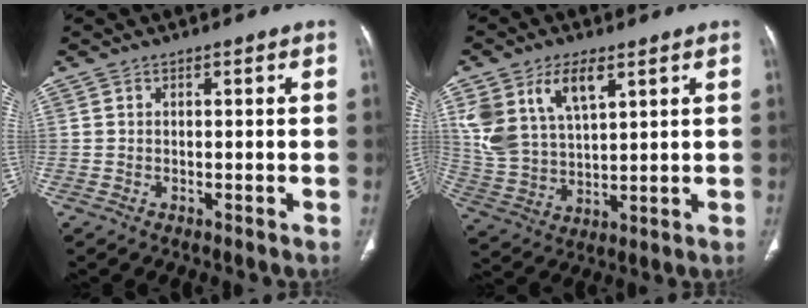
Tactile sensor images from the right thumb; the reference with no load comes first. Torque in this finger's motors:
{"motor_torque": [1.44, 2.19, 1.13, 0.79, 0.13]}